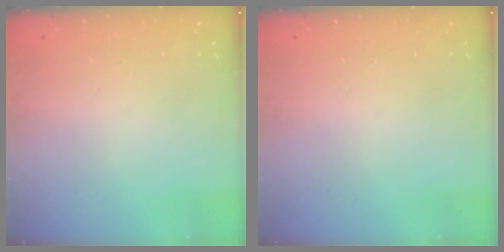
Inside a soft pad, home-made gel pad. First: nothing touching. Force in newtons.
{"total": 0.0}